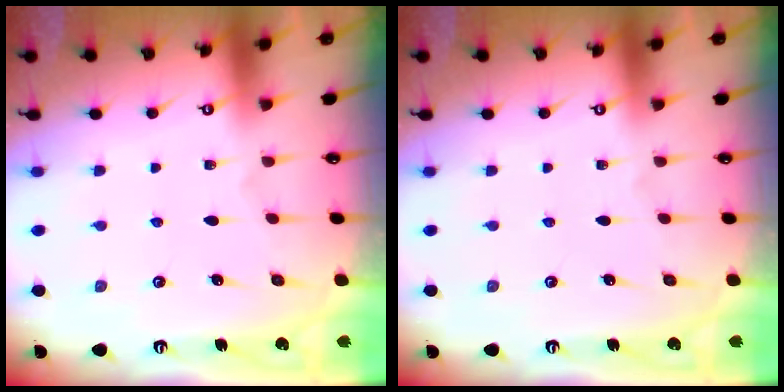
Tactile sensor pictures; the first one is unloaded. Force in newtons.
{"total": 0.0}